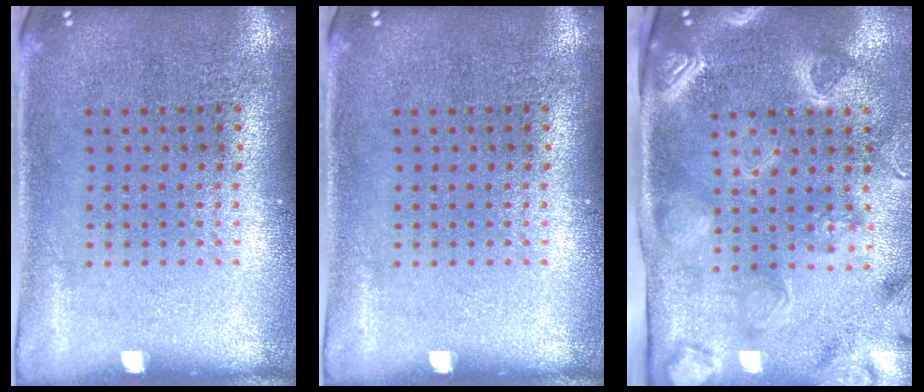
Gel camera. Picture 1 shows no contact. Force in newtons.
{"total": 0.0}
{"total": 3.8, "press": 3.0, "slide": 2.2}